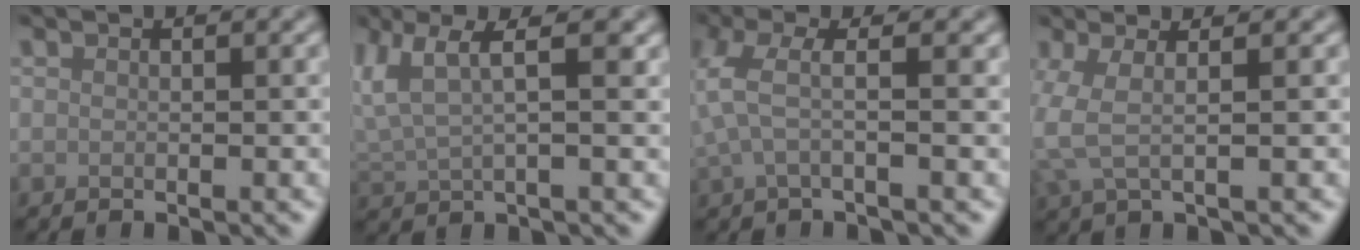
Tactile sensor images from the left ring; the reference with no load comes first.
{"total": 4.2, "force": [1.8, 1.2, 3.6], "torque": [-0.087, 0.003, 0.042]}
{"total": 2.6, "force": [0.1, 0.7, 2.6], "torque": [-0.061, 0.001, -0.001]}
{"total": 2.4, "force": [0.2, 0.6, 2.3], "torque": [-0.056, 0.001, 0.001]}